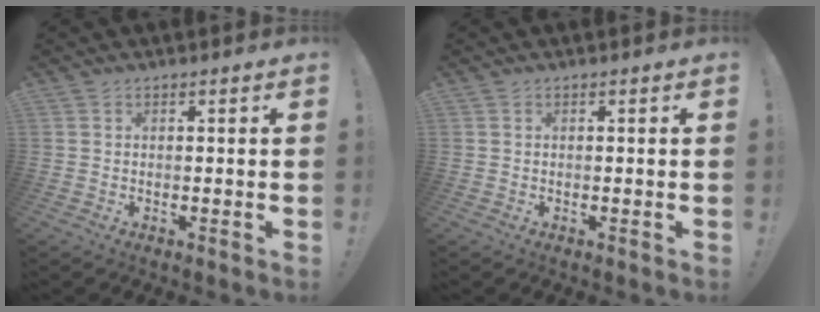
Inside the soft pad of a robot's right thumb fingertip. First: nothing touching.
{"total": 0.0}